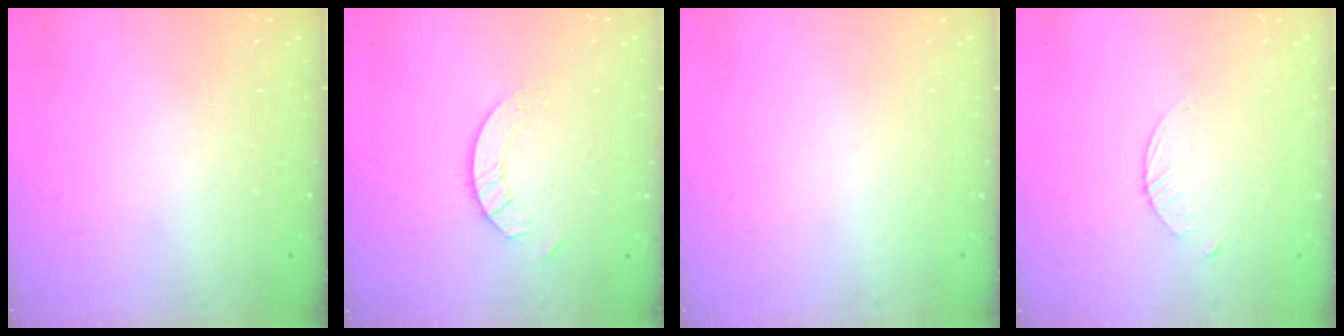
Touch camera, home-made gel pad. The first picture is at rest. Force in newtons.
{"total": 4.9, "press": 4.9, "slide": 0.5}
{"total": 0.0}
{"total": 1.5, "press": 1.5, "slide": 0.2}